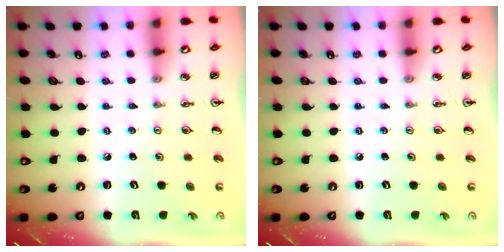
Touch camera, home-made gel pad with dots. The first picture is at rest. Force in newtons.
{"total": 0.0}